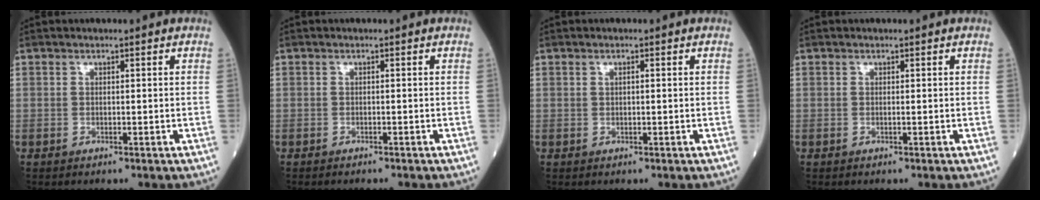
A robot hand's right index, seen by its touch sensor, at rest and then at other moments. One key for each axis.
{"total": 2.1, "fx": -1.9, "fy": 0.2, "fz": 0.9, "tx": -0.013, "ty": -0.001, "tz": -0.023}
{"total": 0.6, "fx": 0.1, "fy": 0.1, "fz": 0.5, "tx": -0.013, "ty": 0.002, "tz": 0.004}
{"total": 0.0}